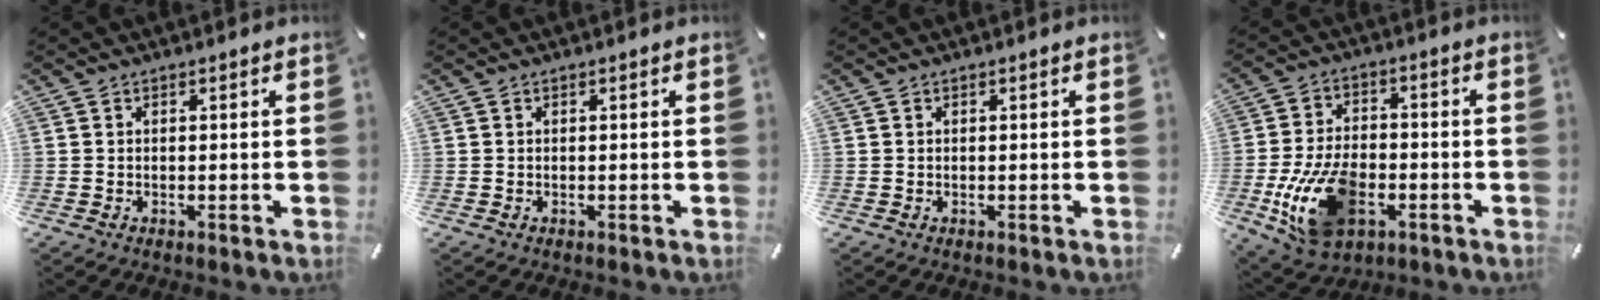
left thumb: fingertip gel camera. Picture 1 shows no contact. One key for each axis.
{"total": 0.0}
{"total": 0.0}
{"total": 14.9, "fx": -4.2, "fy": 10.2, "fz": 10.1, "tx": -0.198, "ty": 0.007, "tz": -0.073}